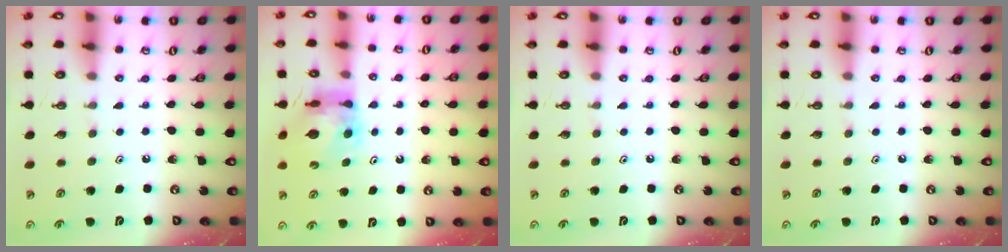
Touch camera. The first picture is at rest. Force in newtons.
{"total": 9.7, "press": 9.6, "slide": 1.2}
{"total": 0.0}
{"total": 0.0}